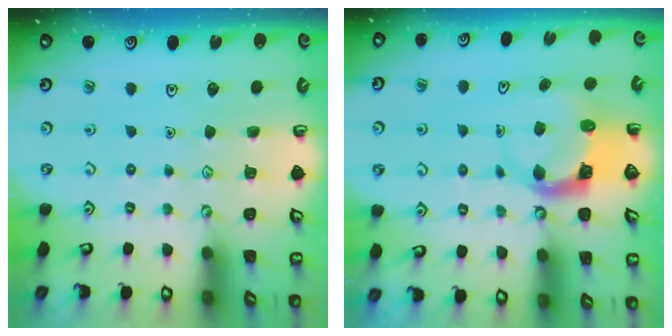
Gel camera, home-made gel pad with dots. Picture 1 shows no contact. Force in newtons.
{"total": 4.0, "press": 4.0, "slide": 0.3}